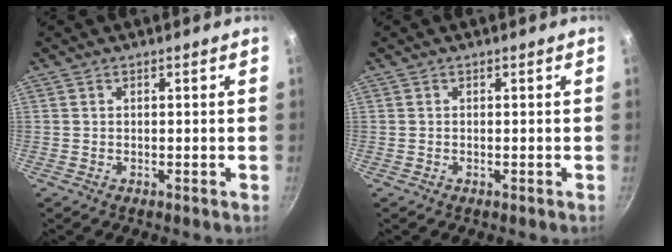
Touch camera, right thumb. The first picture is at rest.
{"total": 0.0}